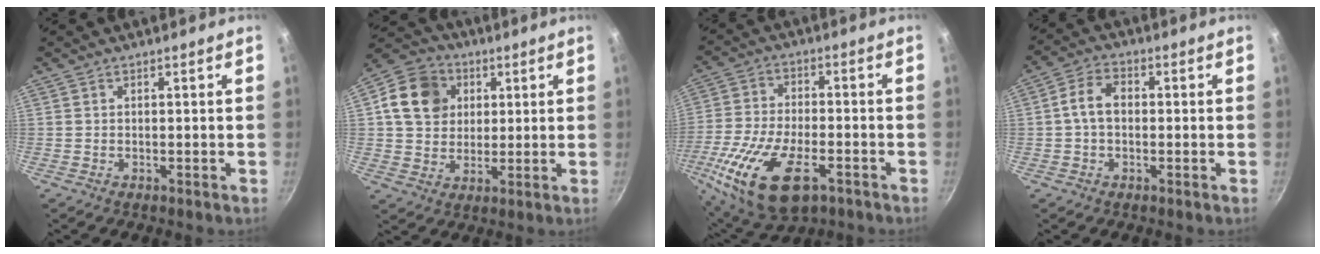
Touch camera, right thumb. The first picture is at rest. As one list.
[{"total": 12.3, "force": [3.2, 10.3, 5.8], "torque": [-0.079, 0.010, 0.047]}, {"total": 19.1, "force": [-7.8, 9.2, 14.8], "torque": [-0.290, 0.002, -0.146]}, {"total": 5.8, "force": [0.0, 4.0, 4.1], "torque": [-0.069, 0.019, -0.010]}]